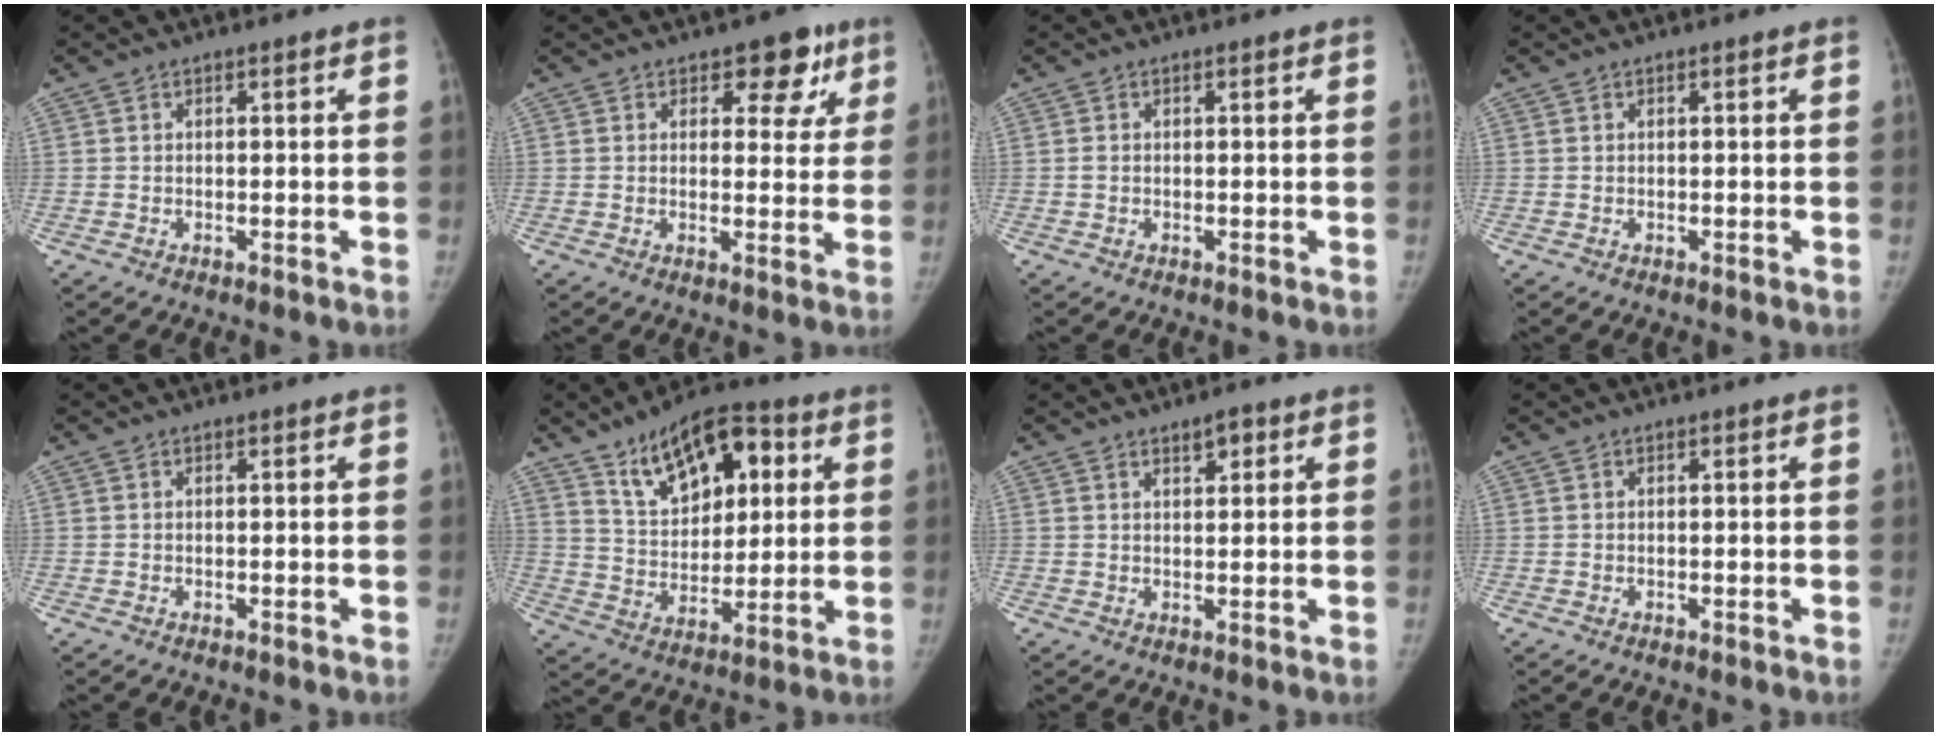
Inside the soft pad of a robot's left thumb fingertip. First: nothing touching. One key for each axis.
{"total": 7.0, "fx": 3.8, "fy": 4.4, "fz": 3.9, "tx": -0.002, "ty": -0.013, "tz": 0.044}
{"total": 0.6, "fx": 0.0, "fy": 0.5, "fz": 0.4, "tx": -0.005, "ty": 0.002, "tz": 0.001}
{"total": 0.0}
{"total": 0.0}
{"total": 16.5, "fx": 7.4, "fy": 9.0, "fz": 11.8, "tx": -0.137, "ty": -0.016, "tz": 0.126}
{"total": 2.3, "fx": 1.5, "fy": 1.0, "fz": 1.5, "tx": -0.013, "ty": -0.009, "tz": 0.023}
{"total": 0.0}